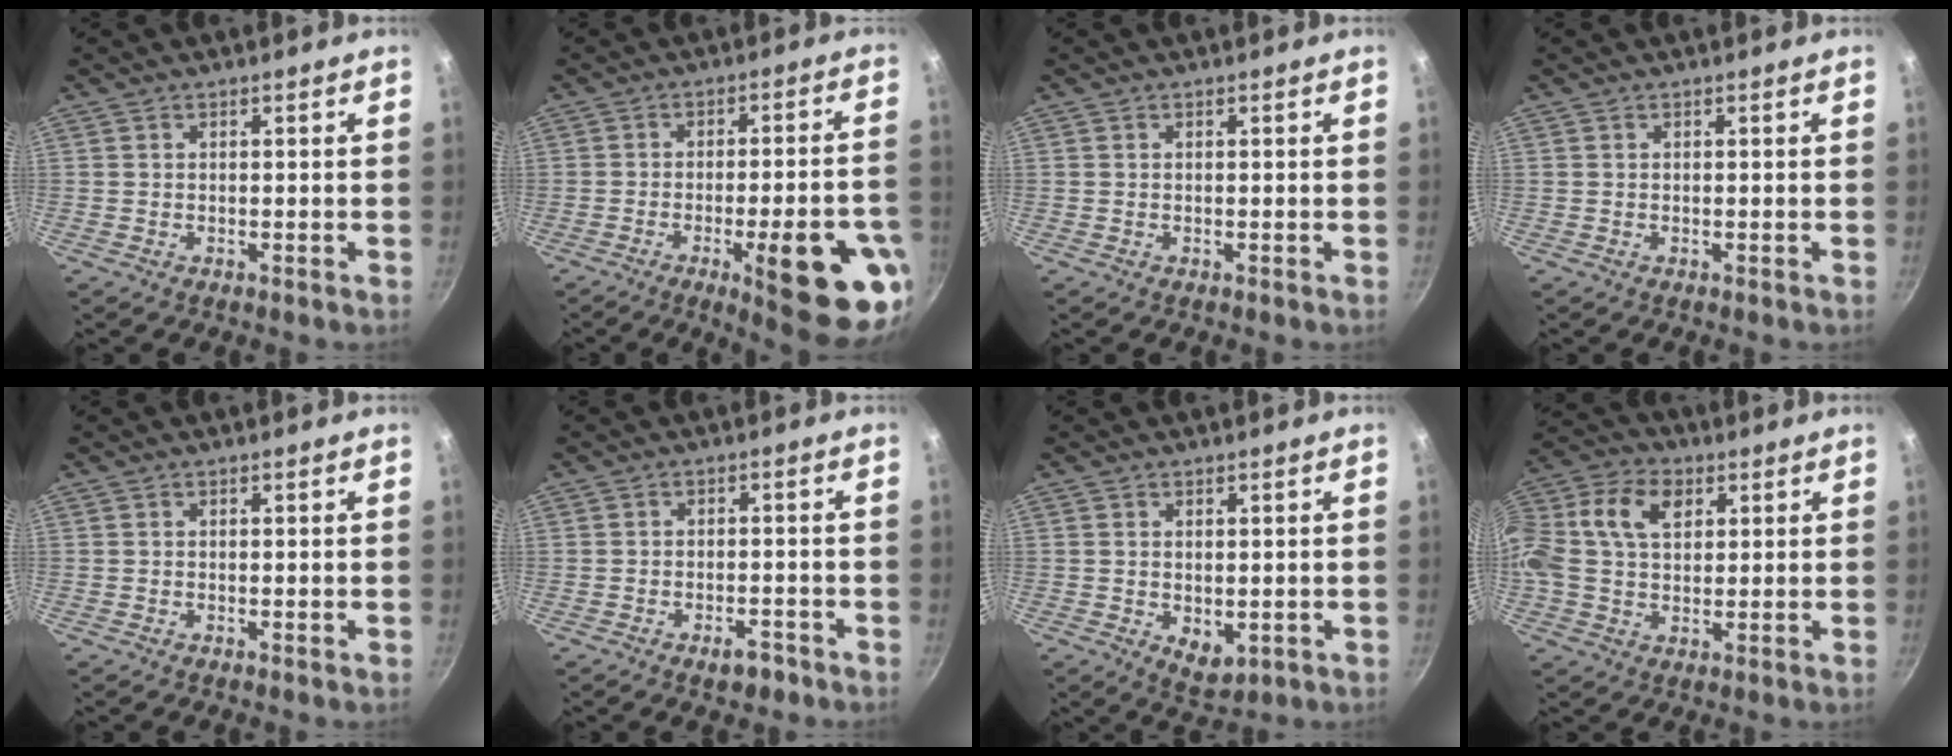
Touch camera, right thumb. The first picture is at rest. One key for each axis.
{"total": 18.4, "fx": -7.1, "fy": 4.6, "fz": 16.4, "tx": -0.187, "ty": 0.023, "tz": -0.088}
{"total": 0.0}
{"total": 0.0}
{"total": 0.0}
{"total": 3.7, "fx": -2.3, "fy": 1.9, "fz": 2.1, "tx": -0.021, "ty": 0.022, "tz": -0.028}
{"total": 4.8, "fx": -0.3, "fy": 3.1, "fz": 3.6, "tx": -0.045, "ty": -0.013, "tz": 0.003}
{"total": 17.5, "fx": 4.3, "fy": 12.2, "fz": 11.9, "tx": -0.251, "ty": 0.031, "tz": 0.064}